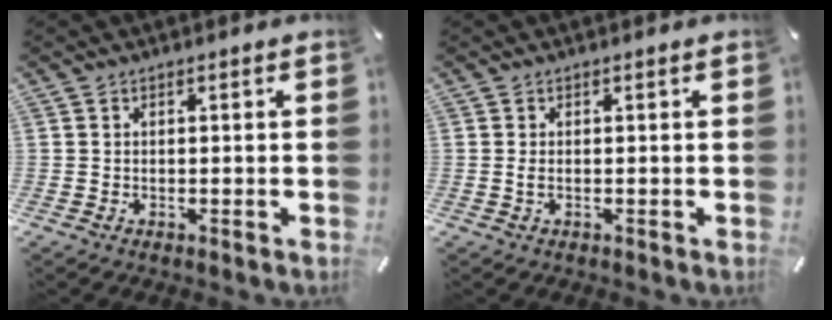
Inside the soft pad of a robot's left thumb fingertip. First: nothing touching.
{"total": 1.0, "force": [-0.1, 0.3, 0.9], "torque": [-0.019, -0.001, -0.001]}